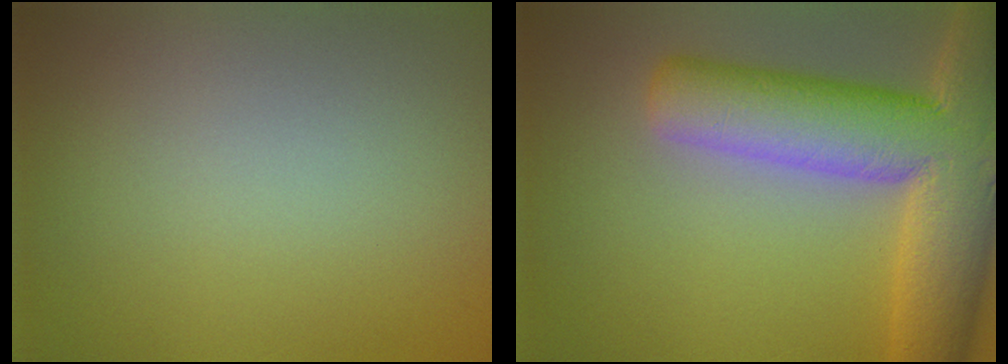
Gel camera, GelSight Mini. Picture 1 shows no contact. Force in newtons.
{"total": 11.9, "press": 11.8, "slide": 0.9}